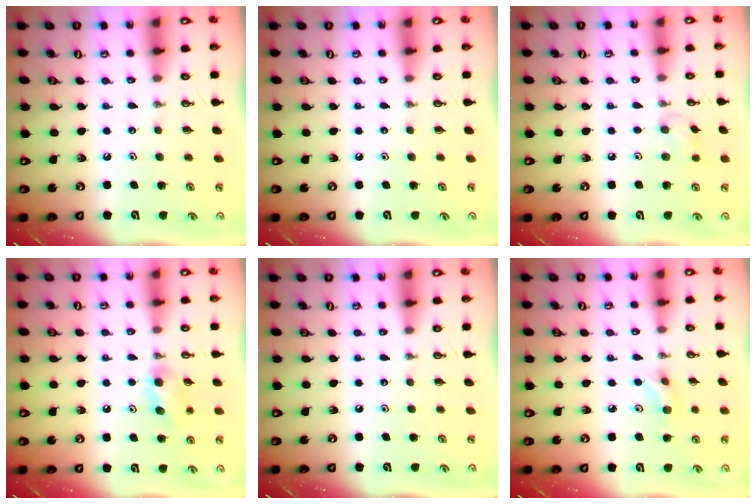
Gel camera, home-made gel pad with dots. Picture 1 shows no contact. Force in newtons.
{"total": 0.0}
{"total": 6.0, "press": 5.1, "slide": 3.1}
{"total": 9.8, "press": 6.2, "slide": 7.6}
{"total": 0.0}
{"total": 4.6, "press": 4.5, "slide": 0.8}